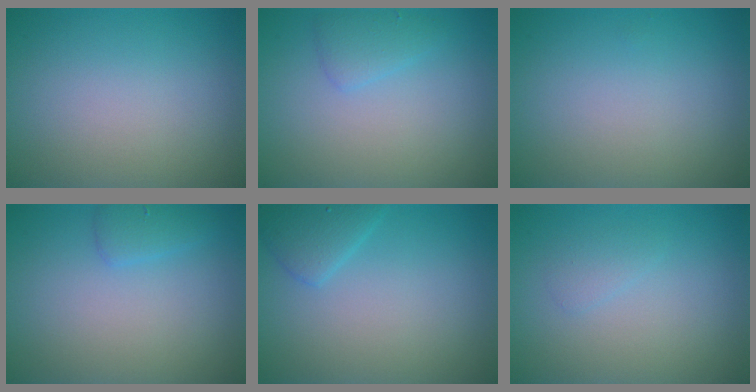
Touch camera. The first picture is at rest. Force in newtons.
{"total": 1.6, "press": 1.6, "slide": 0.1}
{"total": 0.0}
{"total": 1.4, "press": 1.4, "slide": 0.2}
{"total": 2.1, "press": 2.1, "slide": 0.2}
{"total": 0.9, "press": 0.9, "slide": 0.0}